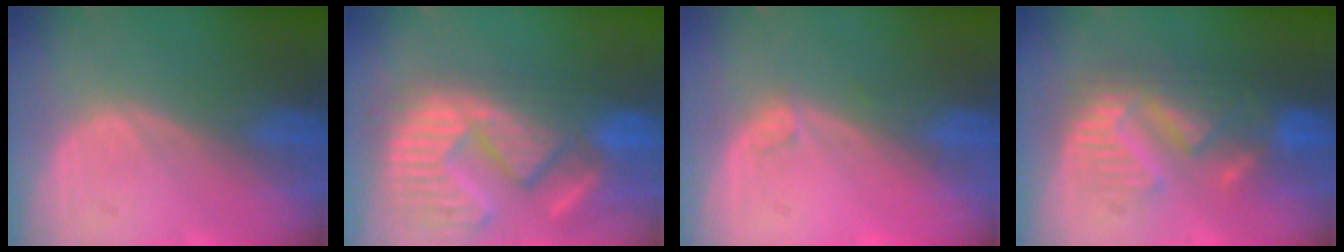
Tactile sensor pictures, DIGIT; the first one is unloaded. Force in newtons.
{"total": 14.9, "press": 12.4, "slide": 8.2}
{"total": 1.0, "press": 0.9, "slide": 0.3}
{"total": 8.8, "press": 8.7, "slide": 1.5}